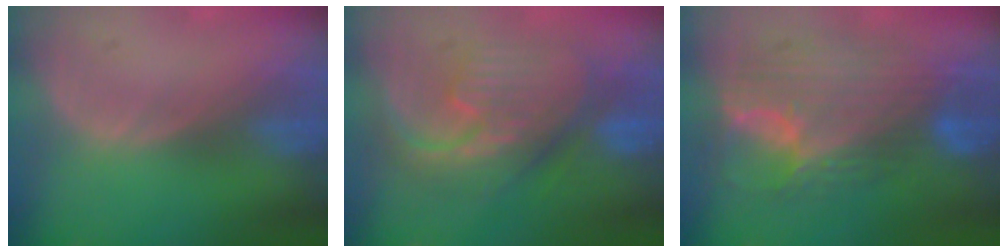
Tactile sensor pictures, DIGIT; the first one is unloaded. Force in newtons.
{"total": 9.7, "press": 9.7, "slide": 0.8}
{"total": 11.4, "press": 11.3, "slide": 0.9}